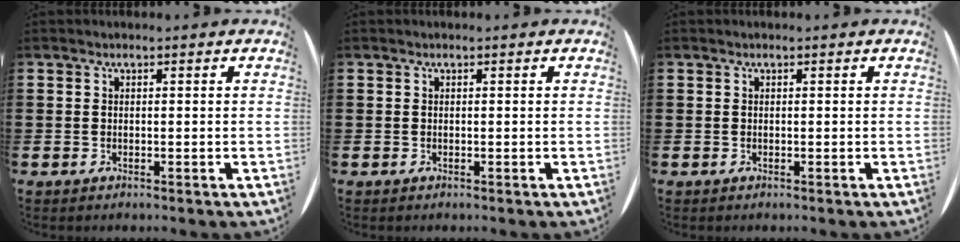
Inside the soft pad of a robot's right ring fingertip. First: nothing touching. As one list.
[{"total": 0.0}, {"total": 0.0}]